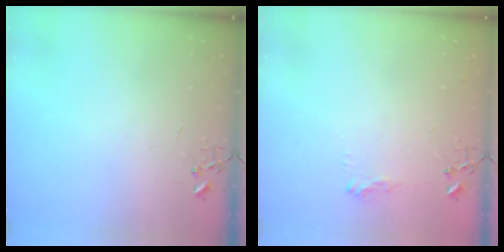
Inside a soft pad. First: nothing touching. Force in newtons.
{"total": 8.2, "press": 8.2, "slide": 0.9}